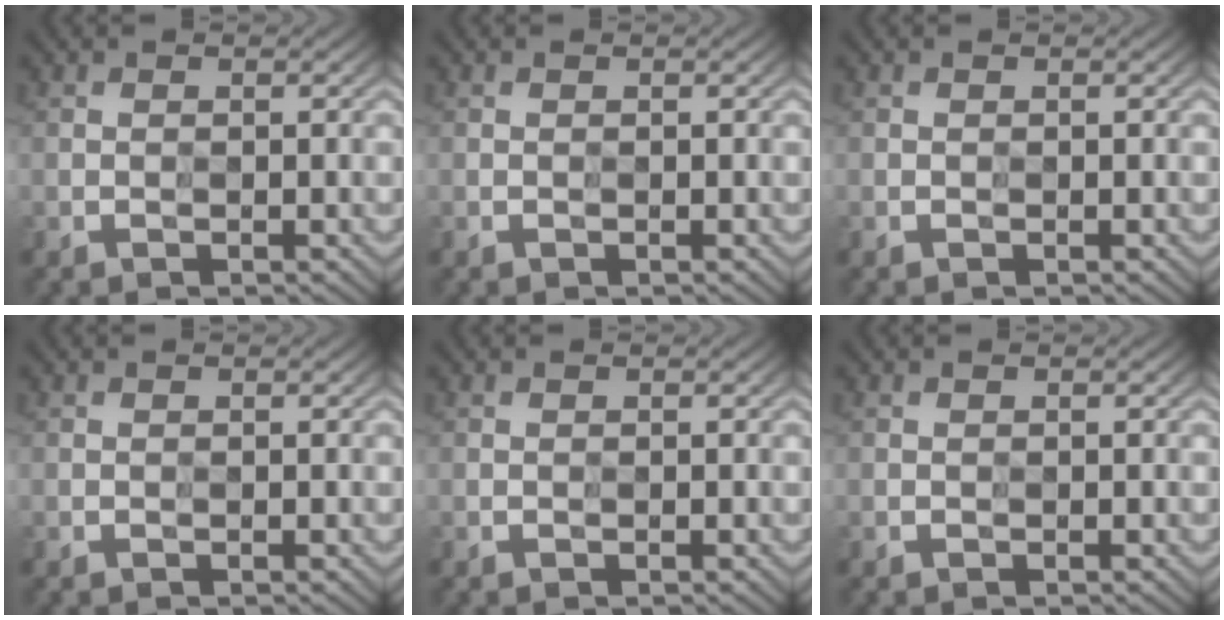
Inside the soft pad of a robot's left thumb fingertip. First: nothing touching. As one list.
[{"total": 0.0}, {"total": 0.0}, {"total": 0.0}, {"total": 0.0}, {"total": 0.0}]